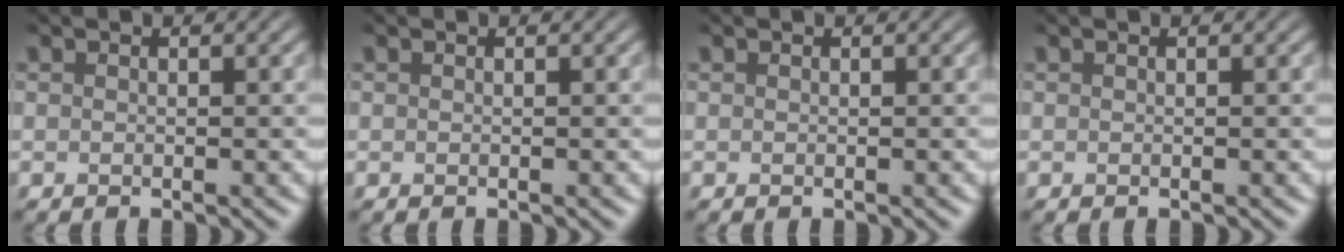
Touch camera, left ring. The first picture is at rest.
{"total": 0.0}
{"total": 0.0}
{"total": 0.0}